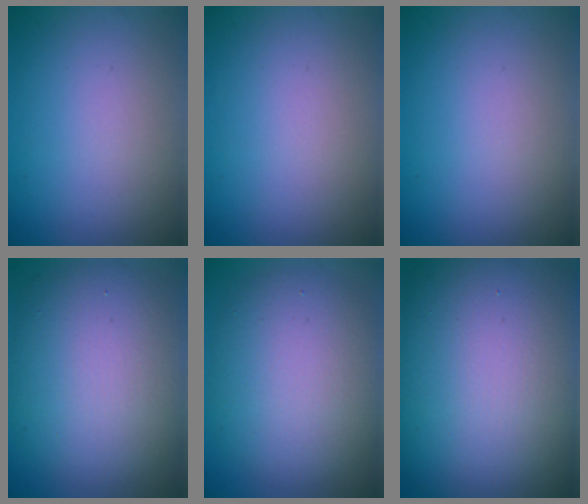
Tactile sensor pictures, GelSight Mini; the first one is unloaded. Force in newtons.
{"total": 0.0}
{"total": 1.6, "press": 1.6, "slide": 0.0}
{"total": 11.2, "press": 11.1, "slide": 0.6}
{"total": 8.7, "press": 8.7, "slide": 0.4}
{"total": 18.7, "press": 18.7, "slide": 0.8}